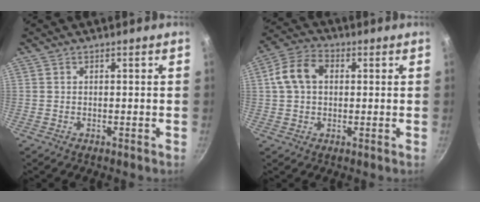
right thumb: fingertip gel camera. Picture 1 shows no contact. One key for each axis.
{"total": 8.6, "fx": 1.3, "fy": 6.1, "fz": 5.8, "tx": -0.110, "ty": 0.025, "tz": 0.019}